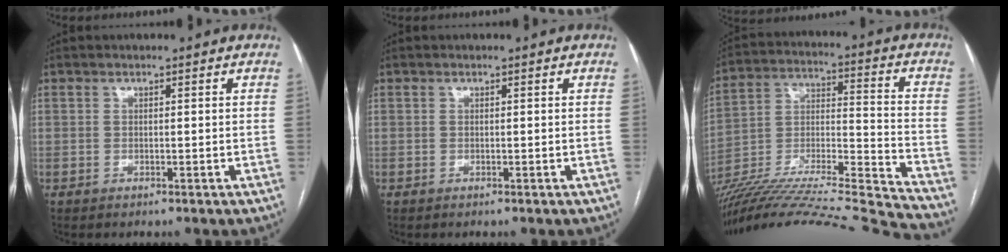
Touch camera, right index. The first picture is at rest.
{"total": 0.0}
{"total": 31.7, "force": [-29.2, -1.2, 12.4], "torque": [-0.182, -0.042, -0.454]}